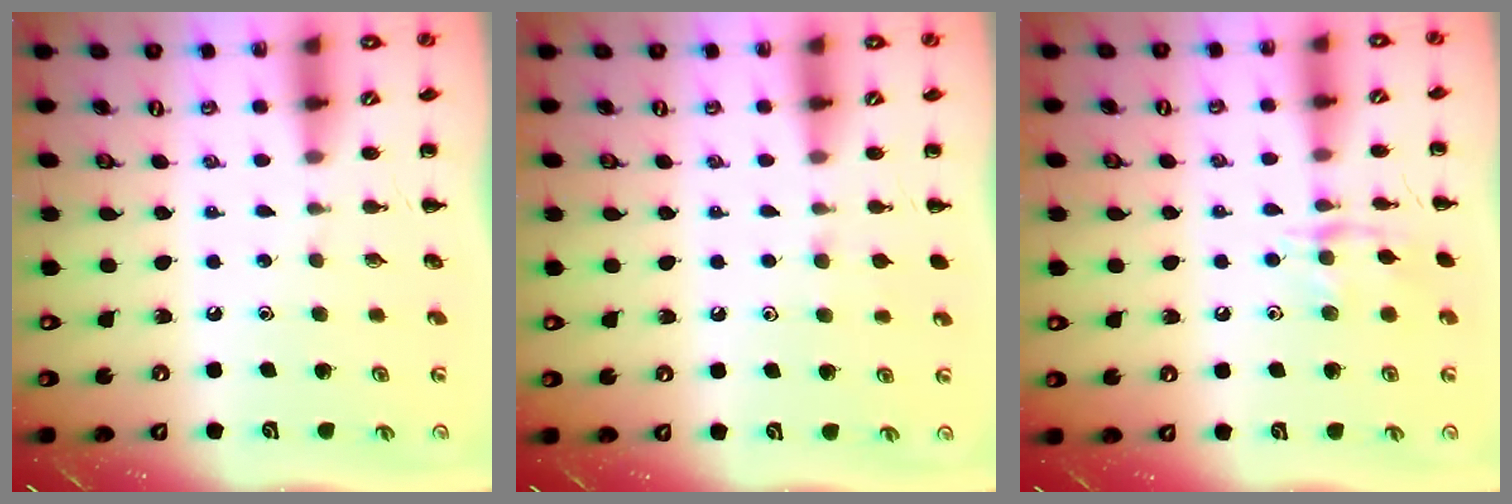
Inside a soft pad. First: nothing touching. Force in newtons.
{"total": 4.6, "press": 4.2, "slide": 1.8}
{"total": 9.8, "press": 9.8, "slide": 0.7}